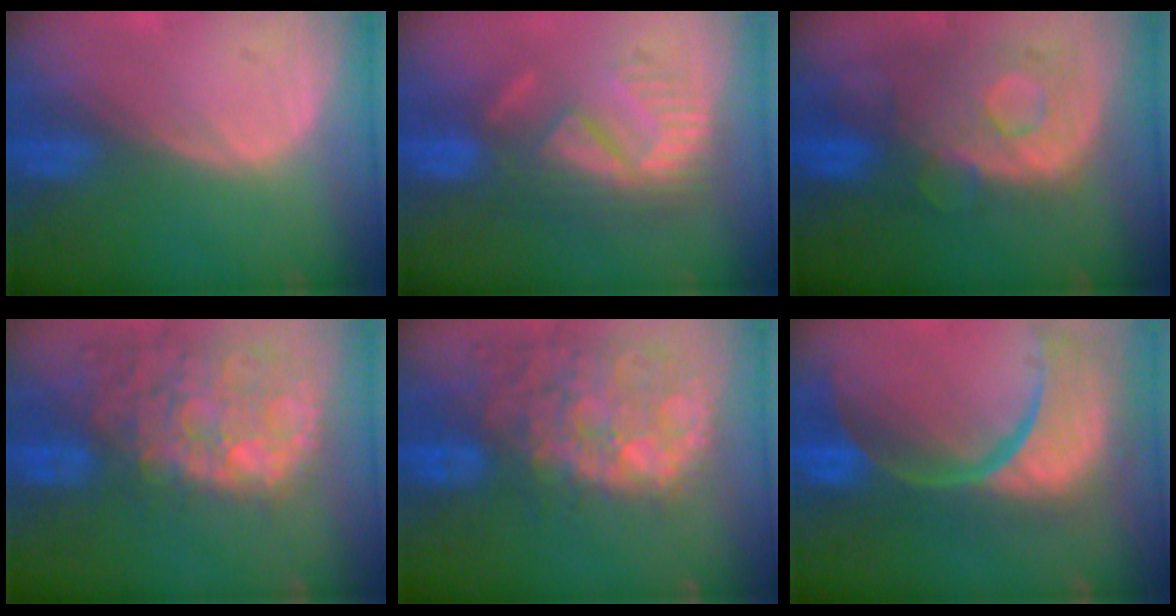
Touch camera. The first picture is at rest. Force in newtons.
{"total": 9.5, "press": 8.2, "slide": 4.8}
{"total": 10.8, "press": 9.5, "slide": 5.1}
{"total": 14.4, "press": 11.7, "slide": 8.4}
{"total": 14.1, "press": 11.6, "slide": 8.0}
{"total": 14.8, "press": 11.7, "slide": 9.0}